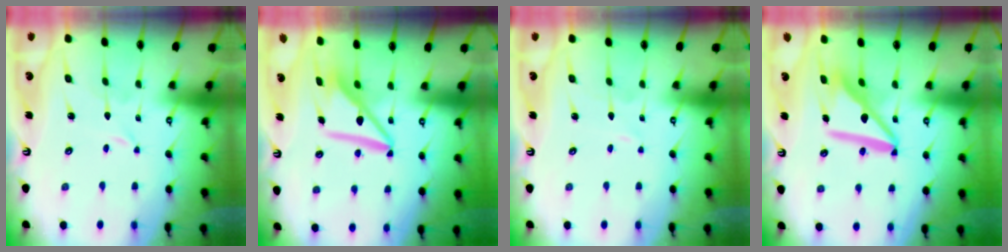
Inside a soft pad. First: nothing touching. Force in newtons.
{"total": 9.9, "press": 9.8, "slide": 1.3}
{"total": 1.1, "press": 1.1, "slide": 0.1}
{"total": 13.2, "press": 13.1, "slide": 1.7}